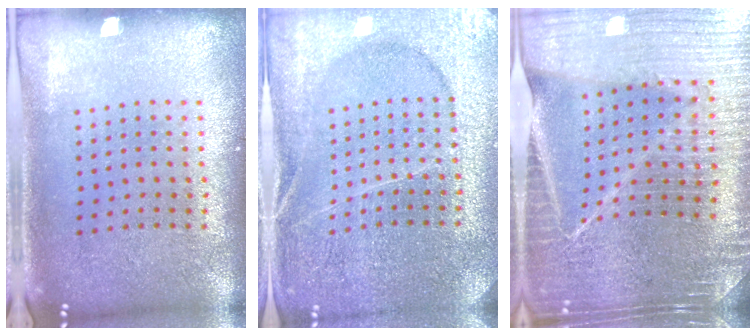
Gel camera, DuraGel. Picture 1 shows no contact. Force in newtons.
{"total": 3.7, "press": 3.6, "slide": 0.8}
{"total": 4.7, "press": 4.4, "slide": 1.7}